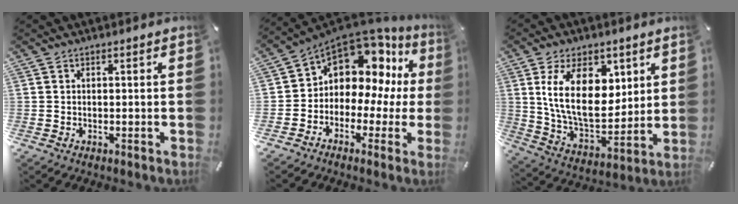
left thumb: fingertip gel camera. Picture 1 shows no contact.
{"total": 9.2, "force": [5.2, 6.8, 3.6], "torque": [-0.056, -0.066, 0.088]}
{"total": 18.3, "force": [6.1, 11.3, 13.0], "torque": [-0.245, -0.022, 0.107]}